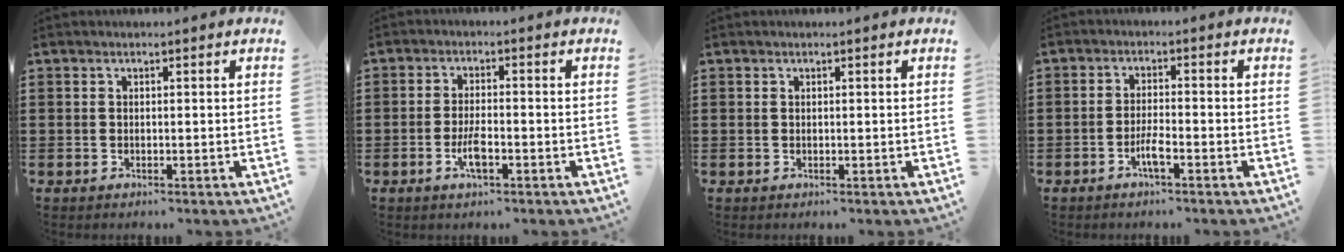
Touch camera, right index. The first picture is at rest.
{"total": 3.9, "force": [-1.5, 1.1, 3.5], "torque": [-0.073, -0.002, -0.031]}
{"total": 0.0}
{"total": 3.2, "force": [-1.7, 0.3, 2.7], "torque": [-0.063, -0.005, -0.034]}